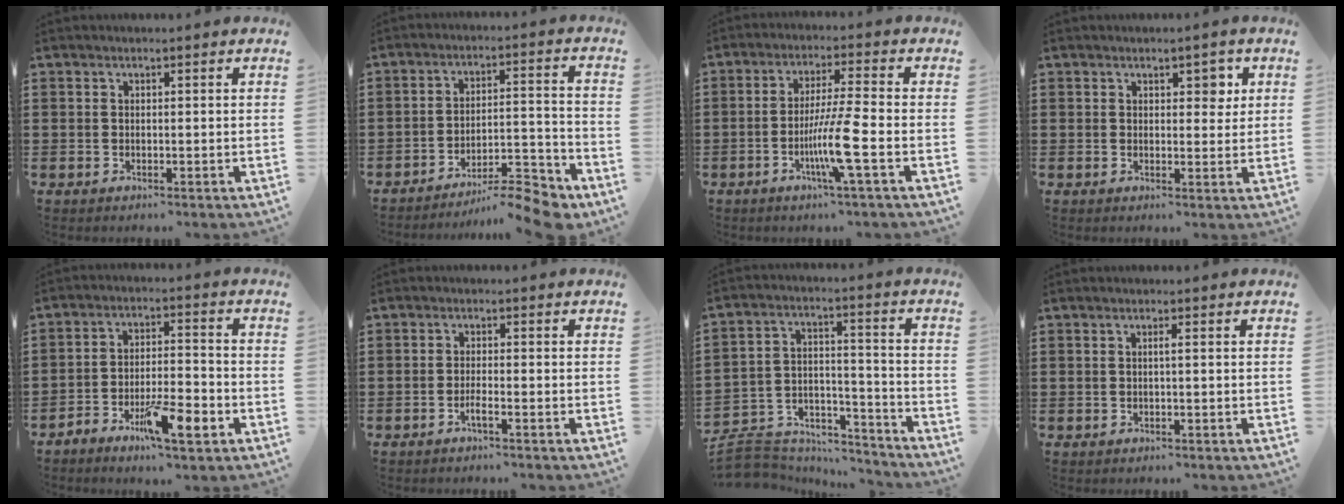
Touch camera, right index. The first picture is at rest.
{"total": 9.2, "force": [-8.4, 1.2, 3.7], "torque": [-0.043, 0.022, -0.158]}
{"total": 8.4, "force": [-3.0, -0.2, 7.9], "torque": [-0.150, -0.015, -0.059]}
{"total": 2.9, "force": [1.5, 1.6, 1.9], "torque": [-0.016, 0.001, 0.020]}
{"total": 8.2, "force": [-4.9, 2.3, 6.1], "torque": [-0.106, 0.012, -0.085]}
{"total": 1.9, "force": [-1.2, 0.0, 1.5], "torque": [-0.026, -0.004, -0.022]}
{"total": 7.5, "force": [-7.0, 2.4, 1.2], "torque": [-0.033, 0.008, -0.140]}
{"total": 0.7, "force": [-0.1, -0.1, 0.7], "torque": [-0.014, -0.003, -0.002]}